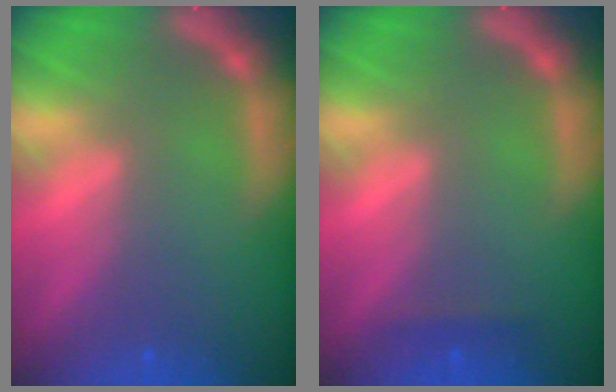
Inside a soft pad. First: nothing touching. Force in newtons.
{"total": 0.9}